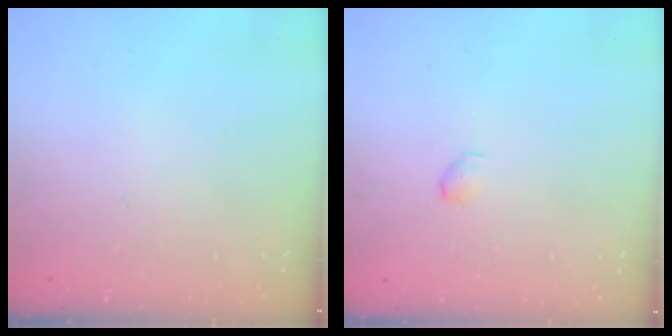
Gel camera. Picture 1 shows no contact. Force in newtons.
{"total": 2.9, "press": 2.9, "slide": 0.5}